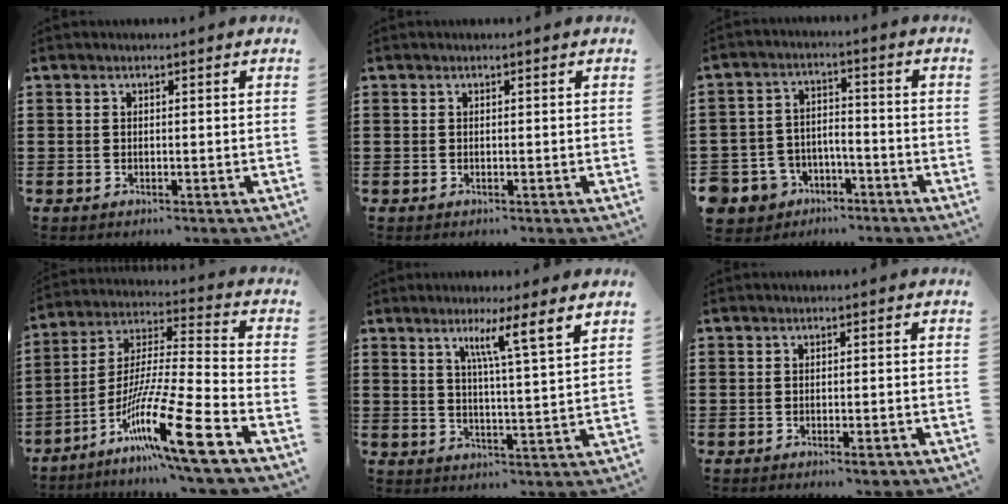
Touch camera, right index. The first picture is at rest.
{"total": 0.0}
{"total": 5.4, "force": [-4.4, 2.9, 1.0], "torque": [-0.058, 0.004, -0.096]}
{"total": 16.0, "force": [-9.8, 0.6, 12.6], "torque": [-0.244, 0.001, -0.182]}
{"total": 5.9, "force": [3.5, -0.7, 4.7], "torque": [-0.086, -0.013, 0.051]}
{"total": 1.4, "force": [-1.0, 0.2, 0.9], "torque": [-0.018, -0.002, -0.018]}